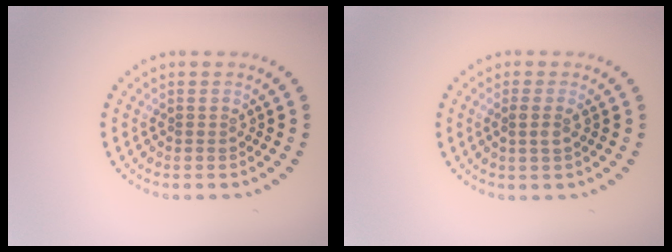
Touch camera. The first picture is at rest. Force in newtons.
{"total": 1.1, "press": 1.0, "slide": 0.5}